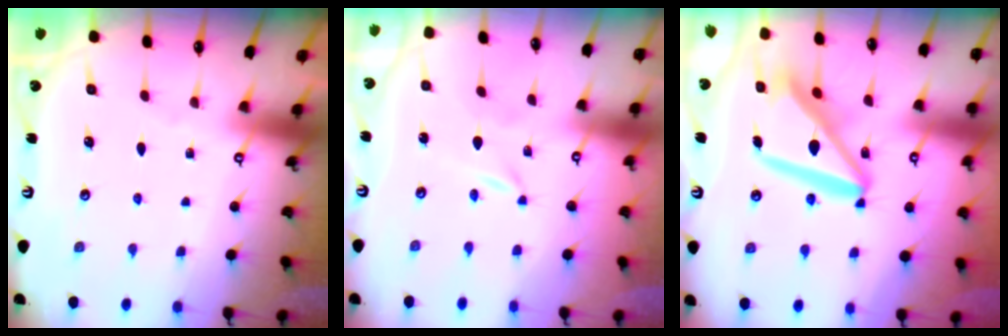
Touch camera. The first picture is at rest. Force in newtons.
{"total": 0.0}
{"total": 15.4, "press": 15.3, "slide": 2.0}